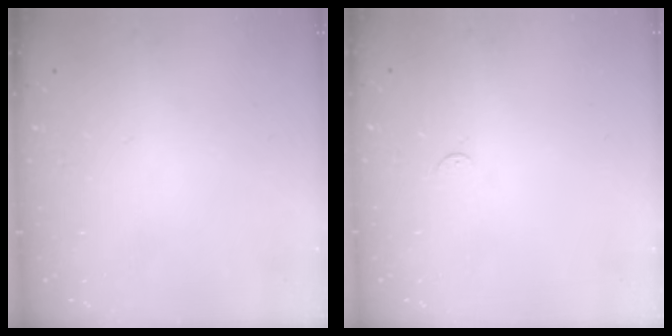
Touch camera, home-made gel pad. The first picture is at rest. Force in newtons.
{"total": 2.7, "press": 2.7, "slide": 0.4}